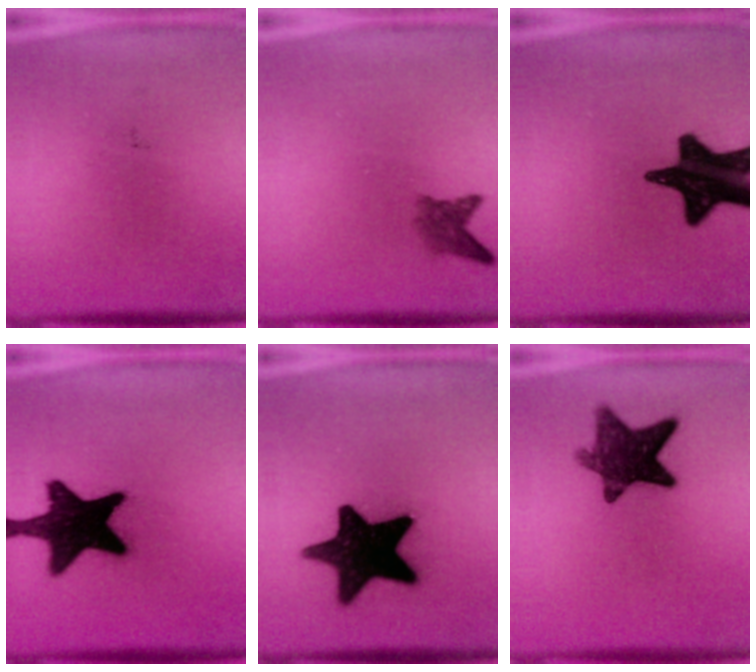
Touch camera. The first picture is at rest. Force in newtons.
{"total": 2.9}
{"total": 18.5}
{"total": 19.0}
{"total": 18.5}
{"total": 11.5}